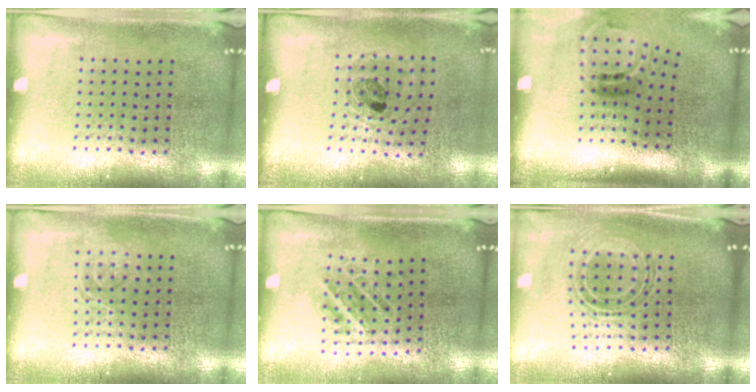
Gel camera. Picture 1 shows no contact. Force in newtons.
{"total": 0.9, "press": 0.9, "slide": 0.3}
{"total": 2.0, "press": 1.3, "slide": 1.6}
{"total": 1.6, "press": 1.6, "slide": 0.3}
{"total": 1.0, "press": 1.0, "slide": 0.1}
{"total": 0.7, "press": 0.7, "slide": 0.2}